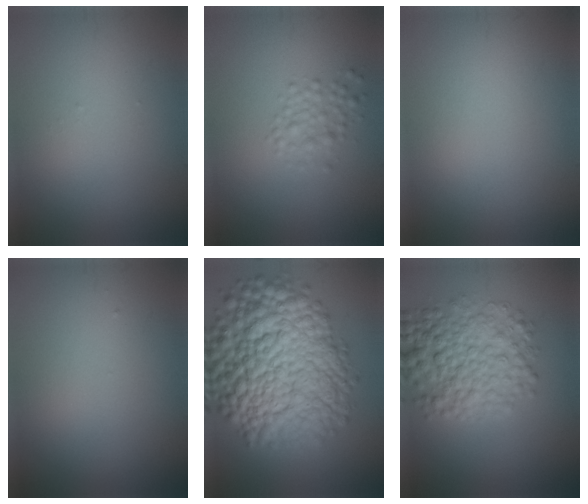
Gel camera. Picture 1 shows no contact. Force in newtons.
{"total": 2.1, "press": 2.1, "slide": 0.1}
{"total": 0.0}
{"total": 0.0}
{"total": 15.5, "press": 15.5, "slide": 0.6}
{"total": 6.5, "press": 6.5, "slide": 0.1}